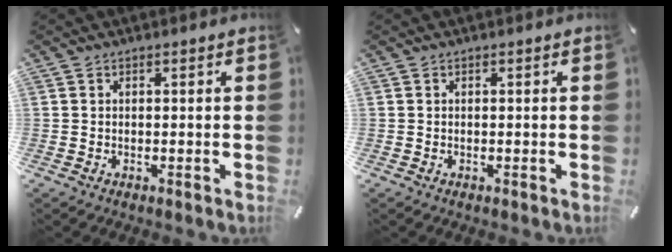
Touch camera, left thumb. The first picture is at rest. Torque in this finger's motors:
{"motor_torque": [0.01, 0.01, 0.00, 0.00, 0.00]}